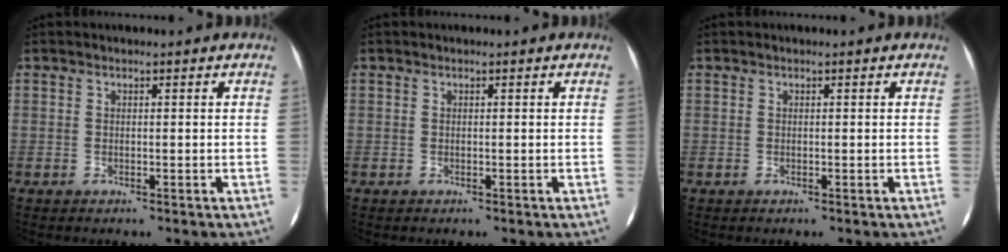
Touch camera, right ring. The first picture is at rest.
{"total": 0.0}
{"total": 0.0}